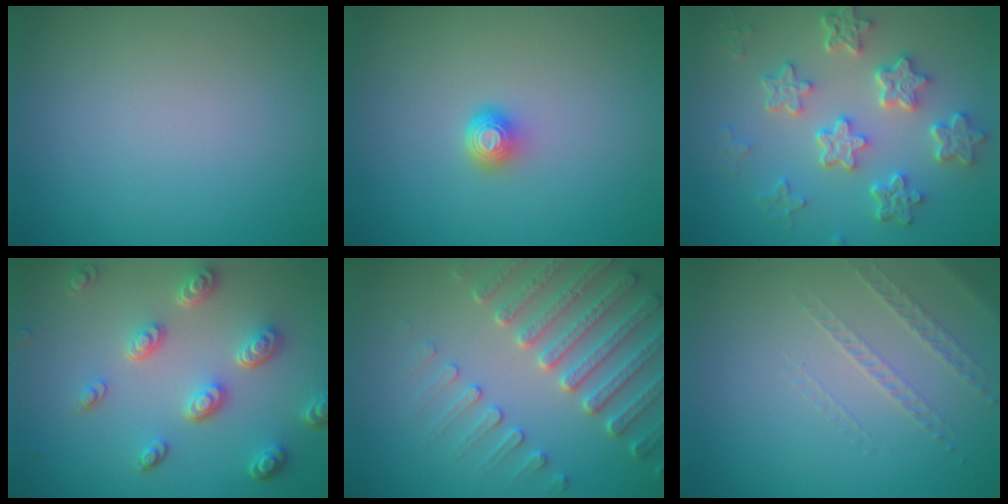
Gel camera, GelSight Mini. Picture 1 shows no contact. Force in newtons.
{"total": 1.6, "press": 1.3, "slide": 1.1}
{"total": 6.0, "press": 4.6, "slide": 3.8}
{"total": 4.7, "press": 3.6, "slide": 3.1}
{"total": 5.4, "press": 4.8, "slide": 2.5}
{"total": 1.3, "press": 0.9, "slide": 0.9}